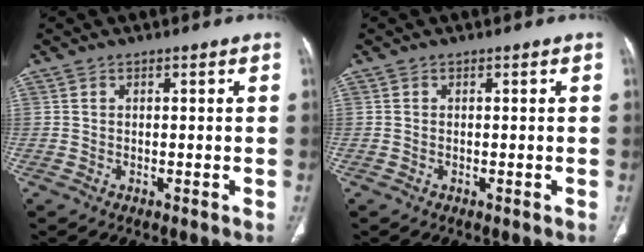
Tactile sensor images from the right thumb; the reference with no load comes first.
{"total": 0.0}